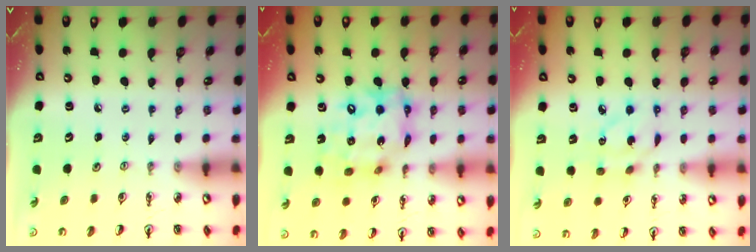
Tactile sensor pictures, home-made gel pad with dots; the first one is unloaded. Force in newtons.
{"total": 15.3, "press": 15.2, "slide": 2.0}
{"total": 6.9, "press": 6.9, "slide": 0.1}